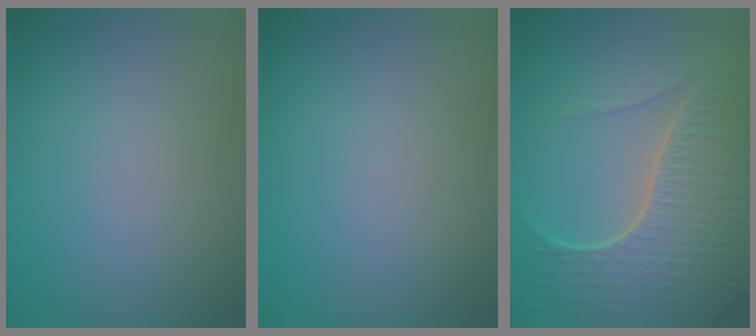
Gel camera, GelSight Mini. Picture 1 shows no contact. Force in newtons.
{"total": 0.0}
{"total": 7.6, "press": 5.6, "slide": 5.1}